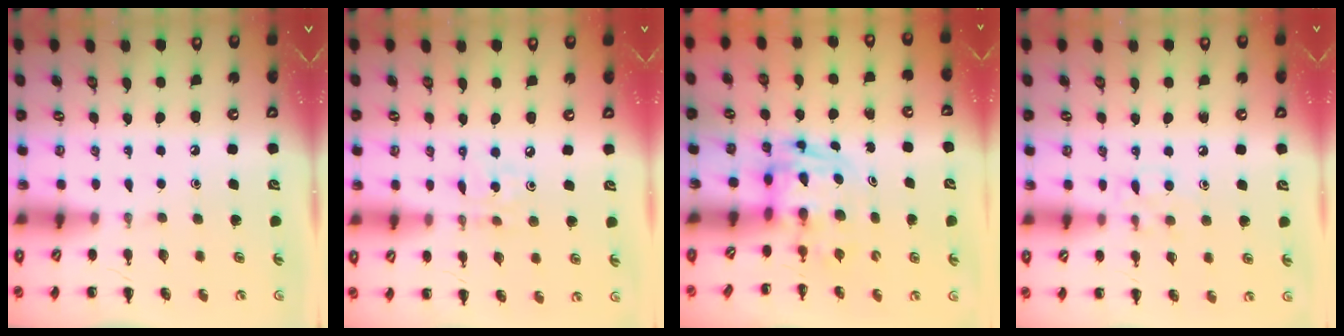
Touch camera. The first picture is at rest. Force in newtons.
{"total": 3.6, "press": 3.4, "slide": 1.0}
{"total": 2.8, "press": 2.8, "slide": 0.5}
{"total": 6.5, "press": 6.2, "slide": 1.9}